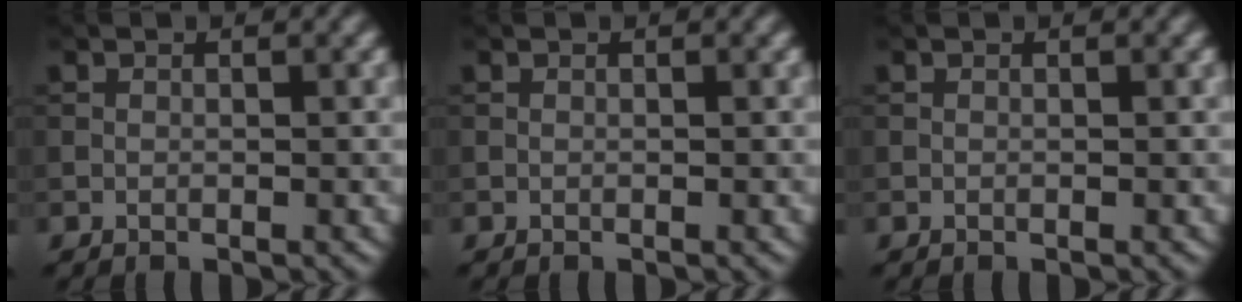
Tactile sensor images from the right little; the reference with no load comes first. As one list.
[{"total": 0.0}, {"total": 0.0}]